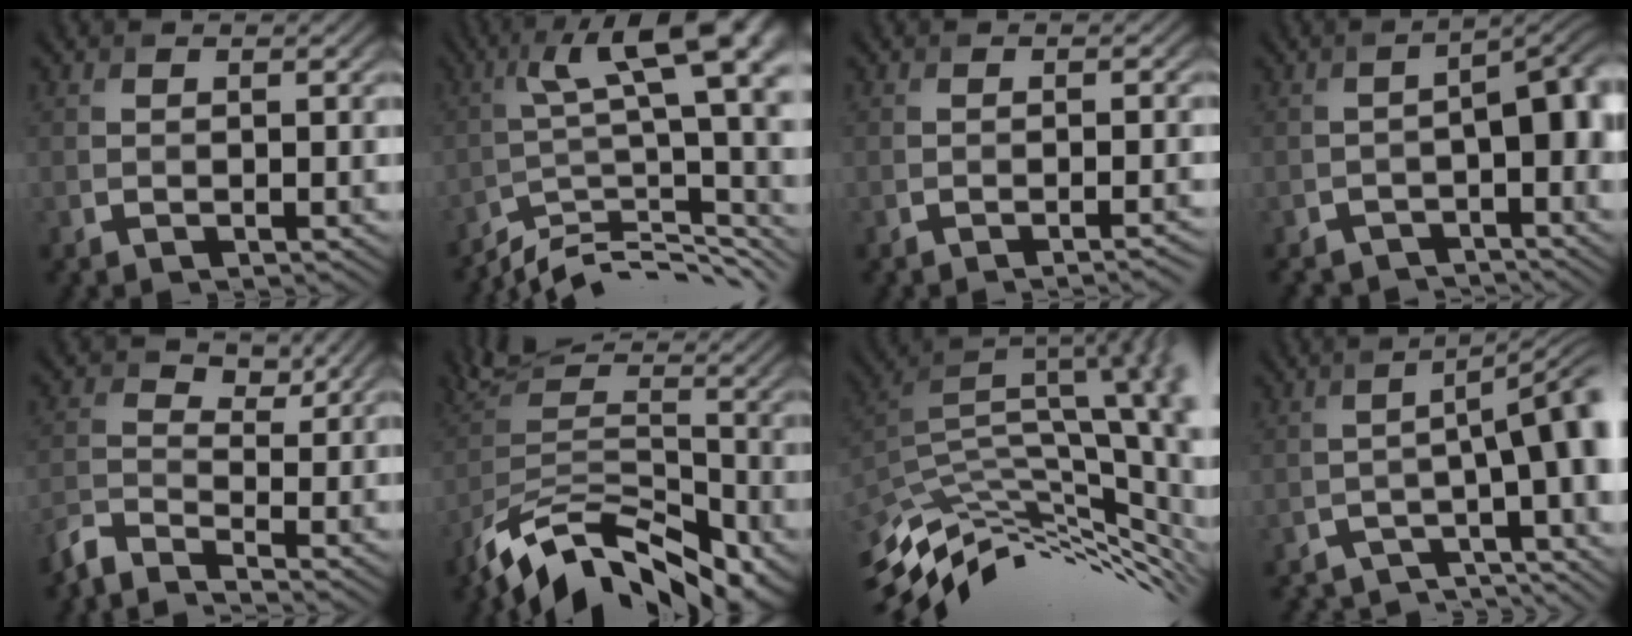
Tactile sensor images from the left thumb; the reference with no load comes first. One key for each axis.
{"total": 13.9, "fx": -4.9, "fy": 3.8, "fz": 12.4, "tx": -0.187, "ty": 0.013, "tz": -0.083}
{"total": 1.9, "fx": -1.1, "fy": 0.5, "fz": 1.4, "tx": -0.008, "ty": 0.008, "tz": -0.024}
{"total": 6.1, "fx": -3.5, "fy": 1.9, "fz": 4.6, "tx": -0.069, "ty": -0.009, "tz": -0.055}
{"total": 3.2, "fx": -2.6, "fy": 1.1, "fz": 1.5, "tx": -0.036, "ty": -0.006, "tz": -0.063}
{"total": 11.4, "fx": -8.9, "fy": 4.0, "fz": 6.0, "tx": -0.114, "ty": 0.001, "tz": -0.151}
{"total": 12.8, "fx": -6.2, "fy": 4.6, "fz": 10.2, "tx": -0.175, "ty": 0.008, "tz": -0.100}
{"total": 9.4, "fx": -6.4, "fy": 2.0, "fz": 6.6, "tx": -0.088, "ty": -0.005, "tz": -0.091}